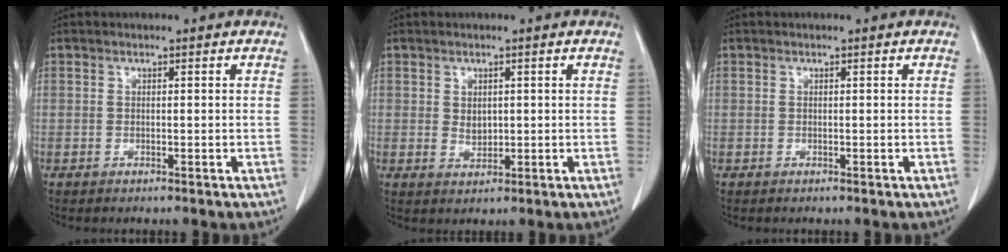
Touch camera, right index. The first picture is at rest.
{"total": 2.0, "force": [0.5, 1.5, 1.3], "torque": [-0.020, -0.004, 0.014]}
{"total": 0.0}